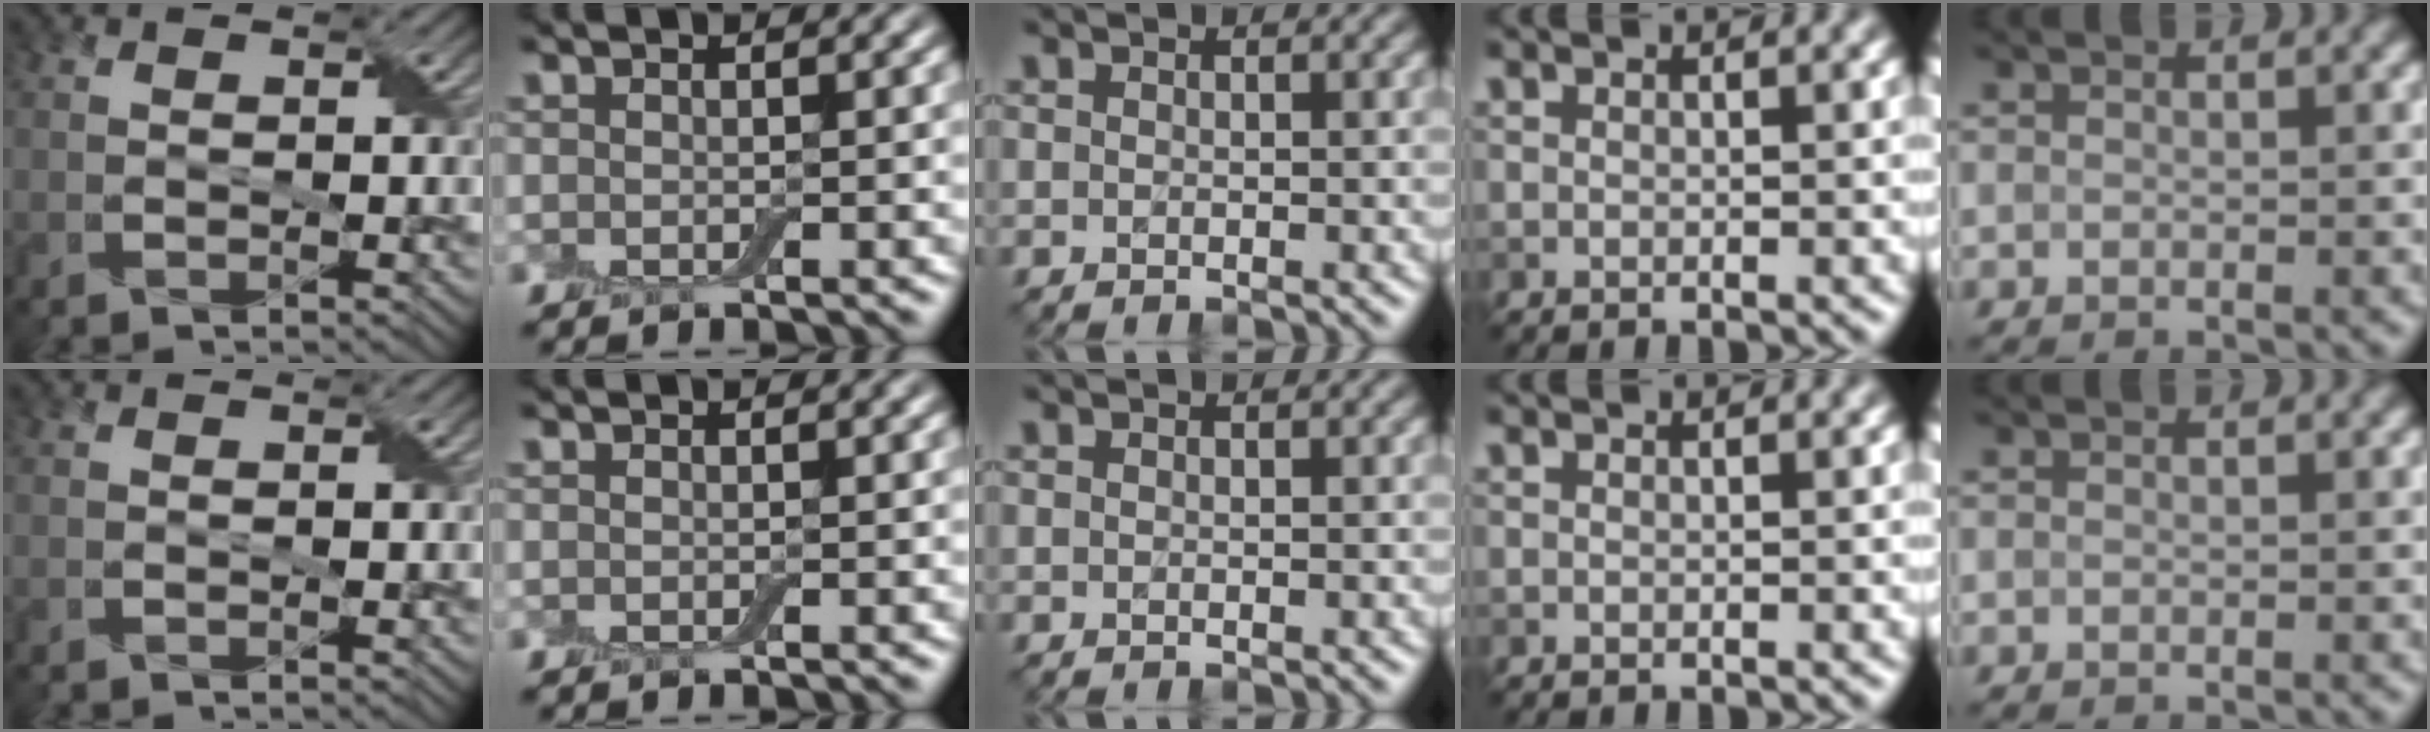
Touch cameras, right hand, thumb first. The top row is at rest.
{}